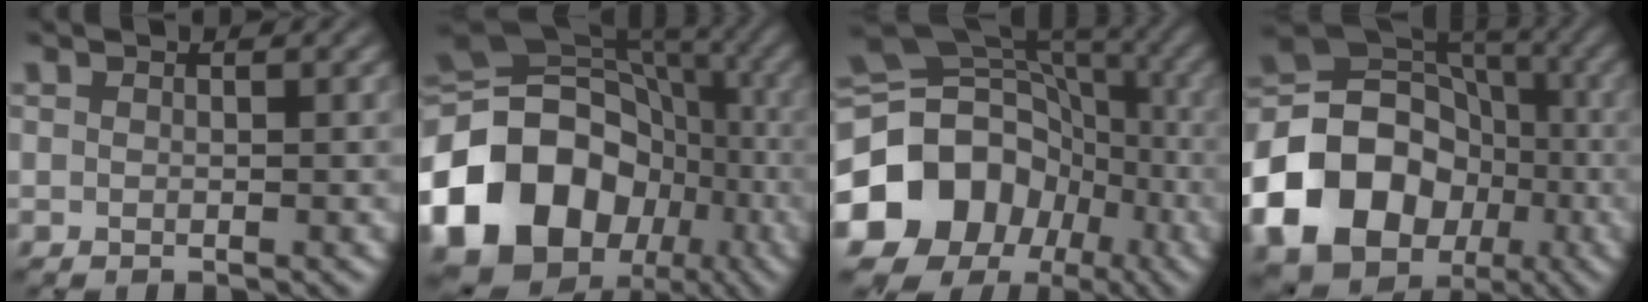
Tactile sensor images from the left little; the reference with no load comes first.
{"total": 21.7, "force": [-8.0, 17.4, 10.2], "torque": [-0.205, -0.028, -0.151]}
{"total": 16.7, "force": [-5.4, 14.3, 6.6], "torque": [-0.142, -0.014, -0.114]}
{"total": 17.8, "force": [-6.4, 14.9, 7.4], "torque": [-0.150, -0.019, -0.125]}